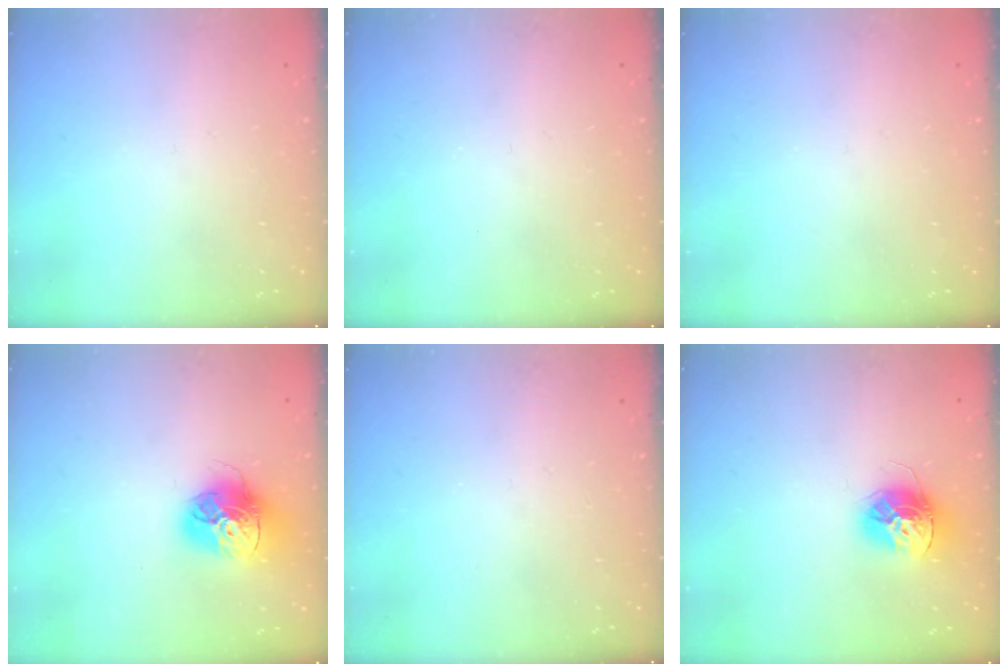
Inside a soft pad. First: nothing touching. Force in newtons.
{"total": 0.0}
{"total": 0.0}
{"total": 16.0, "press": 16.0, "slide": 1.7}
{"total": 0.0}
{"total": 13.5, "press": 13.5, "slide": 1.0}